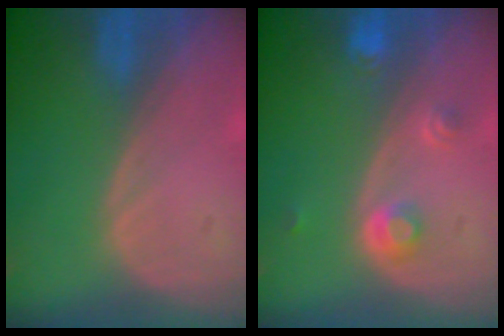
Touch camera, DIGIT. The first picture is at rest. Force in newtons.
{"total": 3.1, "press": 2.8, "slide": 1.2}